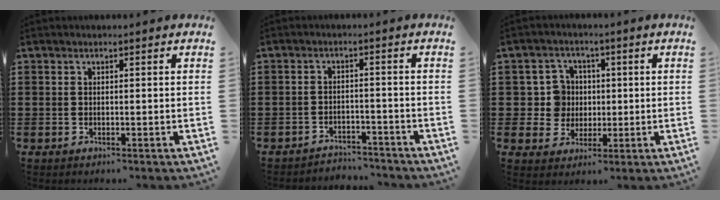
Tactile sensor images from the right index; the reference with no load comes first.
{"total": 3.1, "force": [-3.1, 0.4, 0.0], "torque": [-0.008, -0.001, -0.066]}
{"total": 6.2, "force": [0.6, 5.7, 2.1], "torque": [-0.058, 0.016, 0.010]}